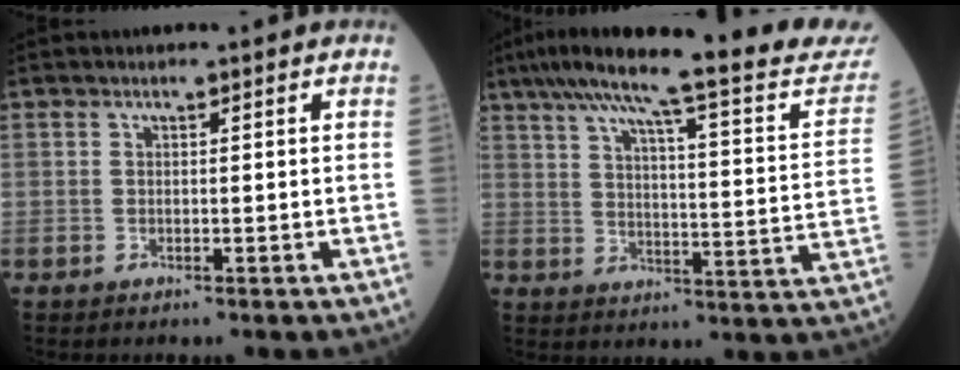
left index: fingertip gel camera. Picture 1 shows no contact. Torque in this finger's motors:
{"motor_torque": [0.82, -1.32, 0.65, 0.21]}